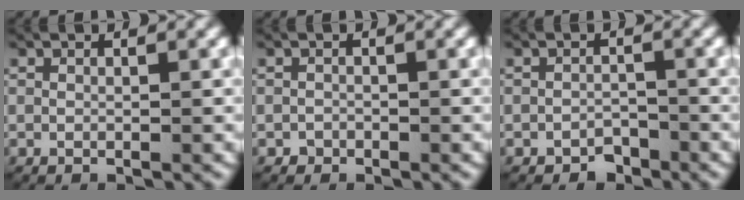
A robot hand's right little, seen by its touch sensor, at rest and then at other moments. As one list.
[{"total": 1.0, "force": [-0.4, 0.9, -0.3], "torque": [0.005, -0.003, -0.010]}, {"total": 1.8, "force": [-1.6, 0.8, -0.1], "torque": [0.010, -0.003, -0.030]}]